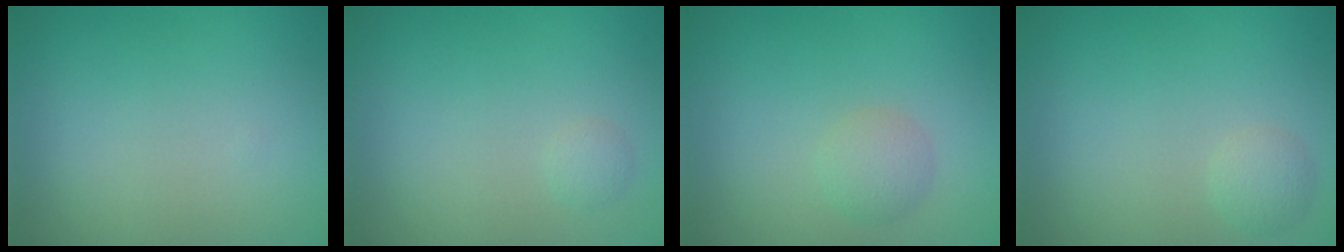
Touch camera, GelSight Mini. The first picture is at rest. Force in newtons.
{"total": 0.7, "press": 0.7, "slide": 0.0}
{"total": 1.7, "press": 1.7, "slide": 0.0}
{"total": 1.3, "press": 1.3, "slide": 0.0}